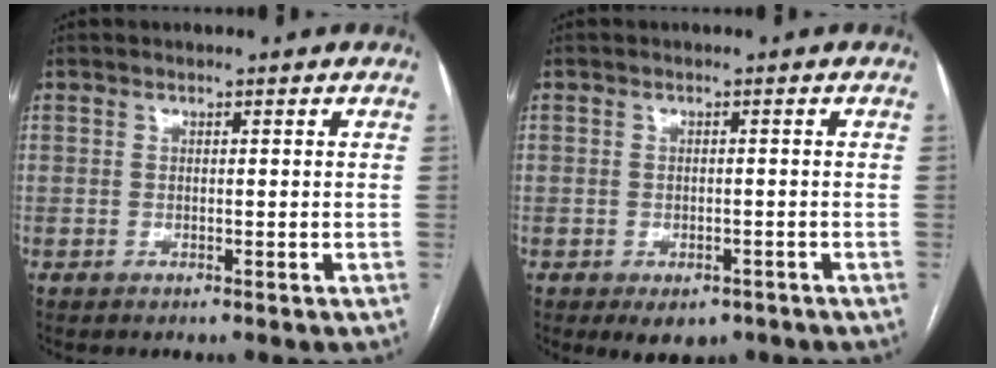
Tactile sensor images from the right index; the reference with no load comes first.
{"total": 4.7, "force": [-3.0, 3.0, 2.0], "torque": [-0.013, 0.001, -0.032]}